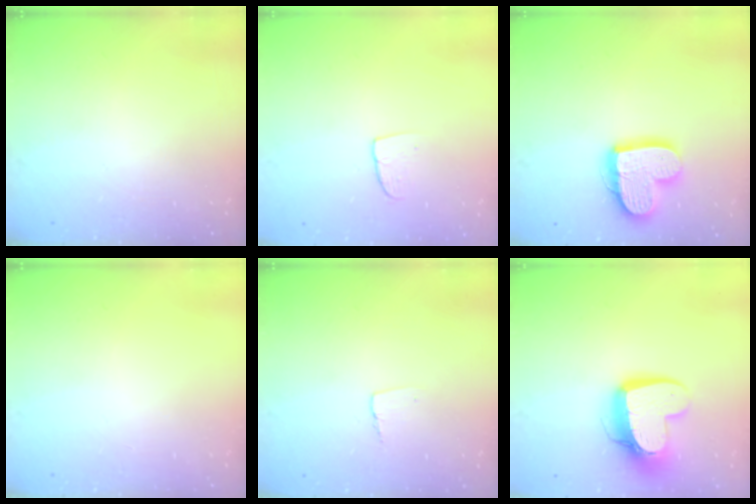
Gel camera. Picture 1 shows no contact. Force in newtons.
{"total": 4.9, "press": 4.9, "slide": 0.4}
{"total": 15.7, "press": 15.7, "slide": 1.4}
{"total": 0.0}
{"total": 4.1, "press": 4.1, "slide": 0.2}
{"total": 13.7, "press": 13.7, "slide": 1.3}